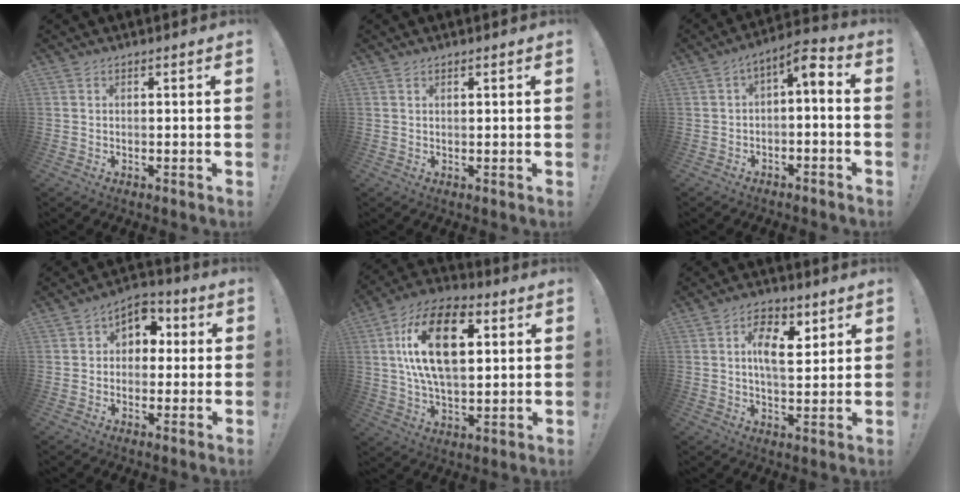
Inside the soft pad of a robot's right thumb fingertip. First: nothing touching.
{"total": 0.8, "force": [0.7, 0.2, 0.2], "torque": [-0.003, -0.001, 0.013]}
{"total": 5.3, "force": [-0.5, 1.8, 4.9], "torque": [-0.075, 0.004, -0.010]}
{"total": 7.1, "force": [1.0, 6.2, 3.1], "torque": [-0.039, 0.005, 0.025]}
{"total": 21.5, "force": [5.3, 11.9, 17.1], "torque": [-0.306, -0.002, 0.082]}
{"total": 10.3, "force": [3.8, 5.3, 7.9], "torque": [-0.116, -0.006, 0.066]}